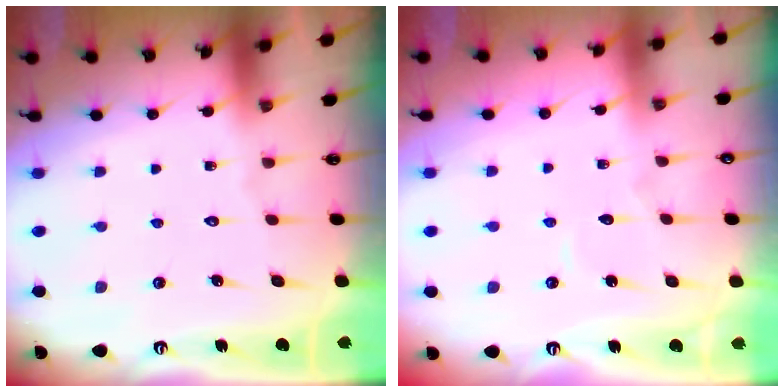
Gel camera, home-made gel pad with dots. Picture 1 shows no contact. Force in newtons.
{"total": 3.4, "press": 3.4, "slide": 0.4}